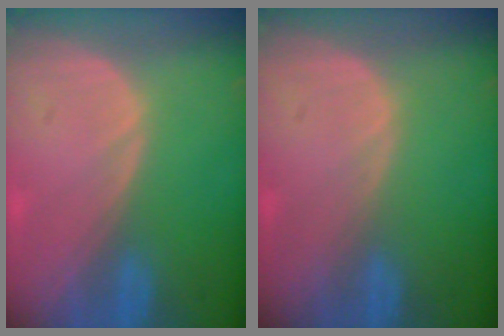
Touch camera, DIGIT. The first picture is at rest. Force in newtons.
{"total": 0.0}